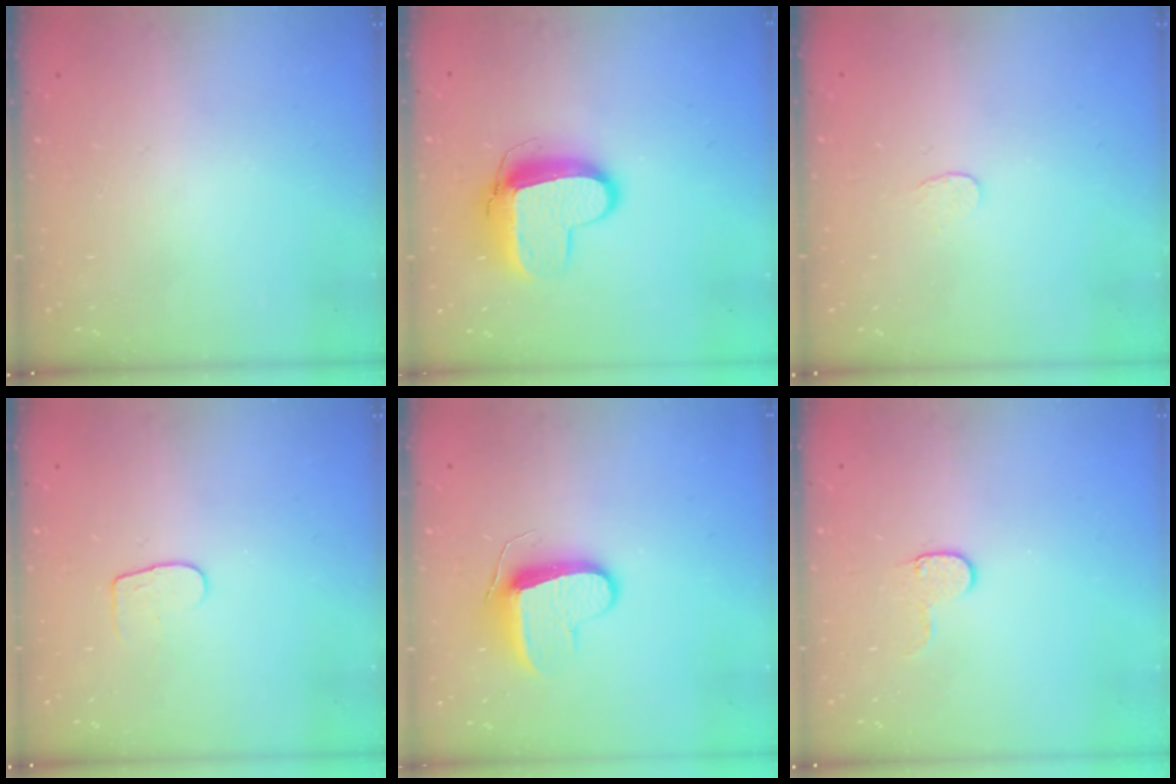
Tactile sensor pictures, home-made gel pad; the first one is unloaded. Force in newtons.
{"total": 11.6, "press": 11.5, "slide": 1.3}
{"total": 3.0, "press": 3.0, "slide": 0.2}
{"total": 4.3, "press": 4.3, "slide": 0.5}
{"total": 9.5, "press": 9.5, "slide": 0.1}
{"total": 5.5, "press": 5.5, "slide": 0.5}